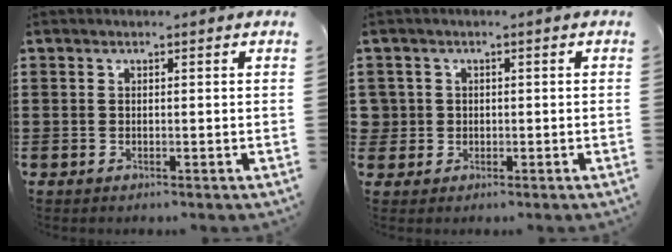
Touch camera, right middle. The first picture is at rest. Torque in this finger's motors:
{"motor_torque": [0.06, 0.17, 0.05, 0.01]}